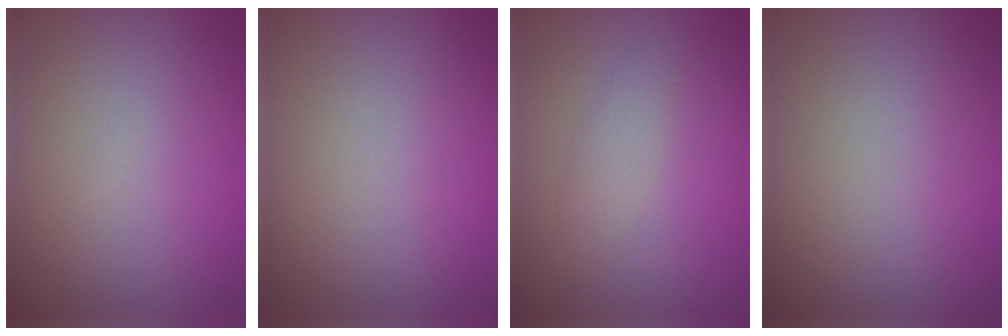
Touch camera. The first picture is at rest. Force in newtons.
{"total": 0.0}
{"total": 1.4, "press": 1.4, "slide": 0.1}
{"total": 0.0}